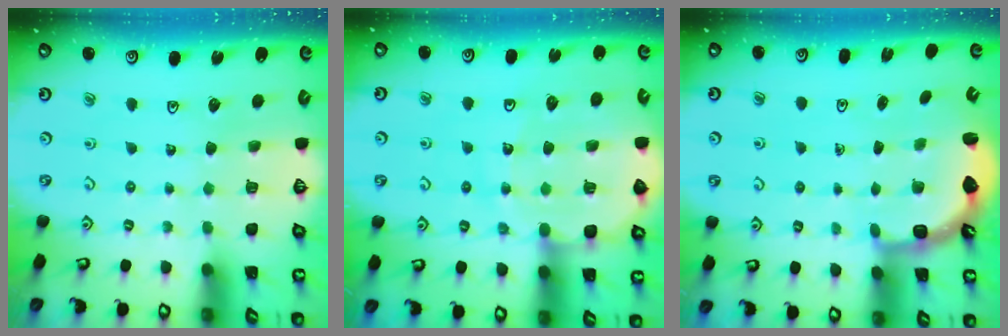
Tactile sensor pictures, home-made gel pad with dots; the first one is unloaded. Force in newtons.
{"total": 12.4, "press": 11.9, "slide": 3.3}
{"total": 3.2, "press": 2.4, "slide": 2.2}